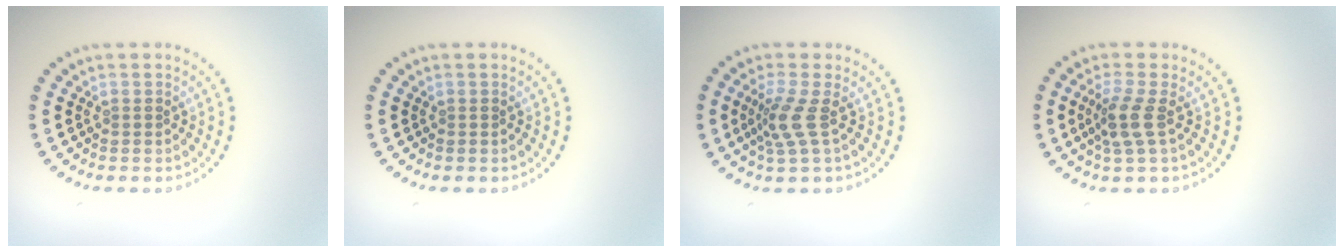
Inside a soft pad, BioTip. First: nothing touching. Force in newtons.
{"total": 0.0}
{"total": 2.7, "press": 1.9, "slide": 1.9}
{"total": 2.7, "press": 2.1, "slide": 1.7}